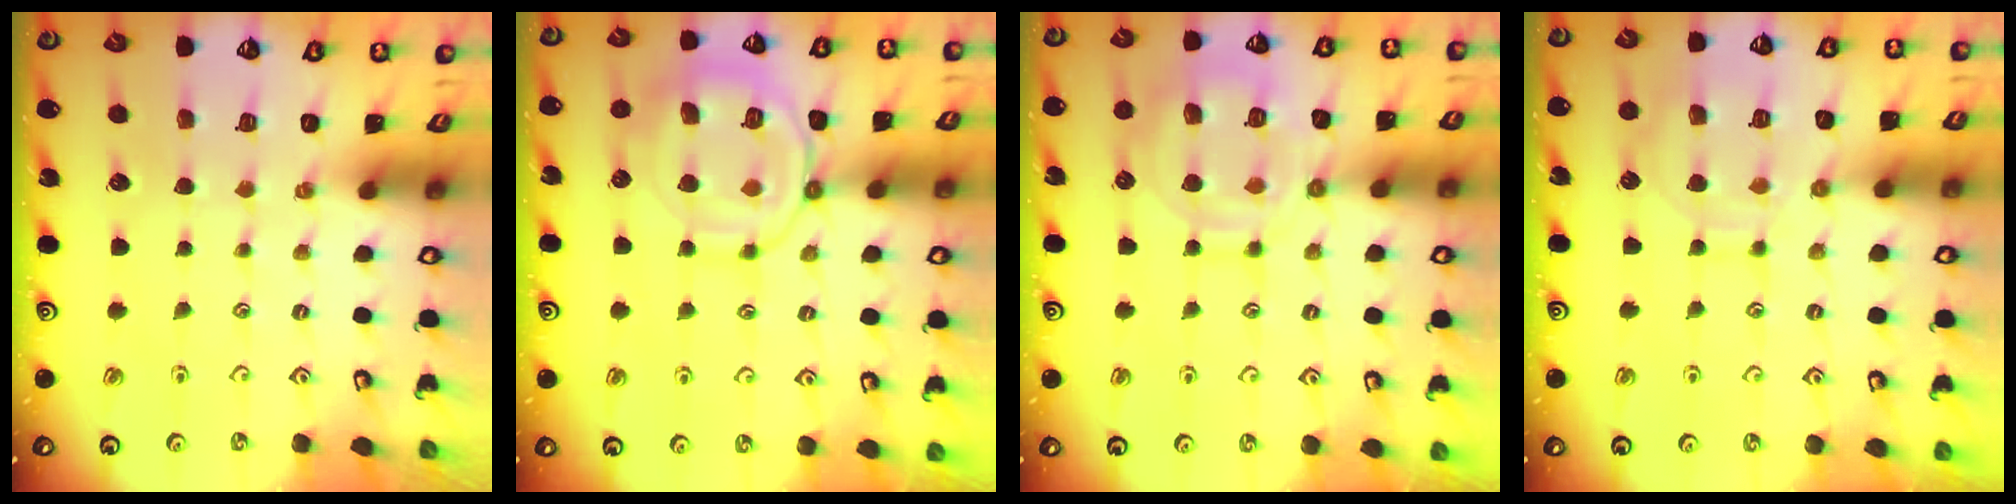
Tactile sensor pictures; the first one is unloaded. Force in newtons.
{"total": 12.7, "press": 12.7, "slide": 1.0}
{"total": 13.1, "press": 13.1, "slide": 1.2}
{"total": 10.1, "press": 10.1, "slide": 1.0}